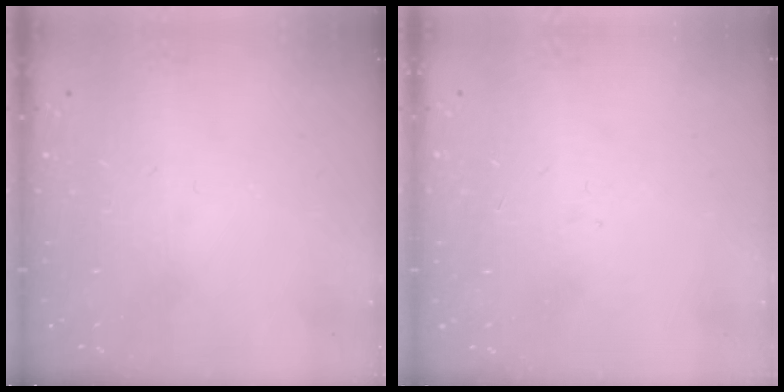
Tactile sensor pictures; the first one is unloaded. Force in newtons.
{"total": 0.9, "press": 0.8, "slide": 0.4}